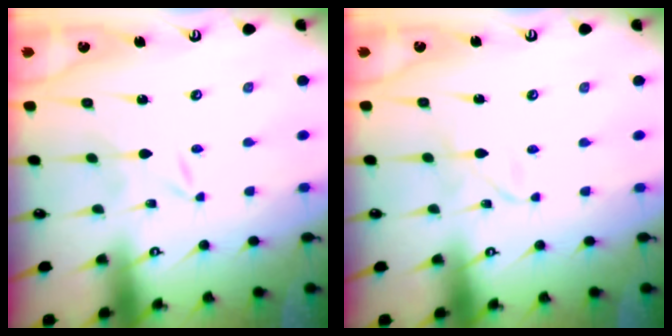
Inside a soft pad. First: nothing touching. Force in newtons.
{"total": 2.6, "press": 2.6, "slide": 0.1}